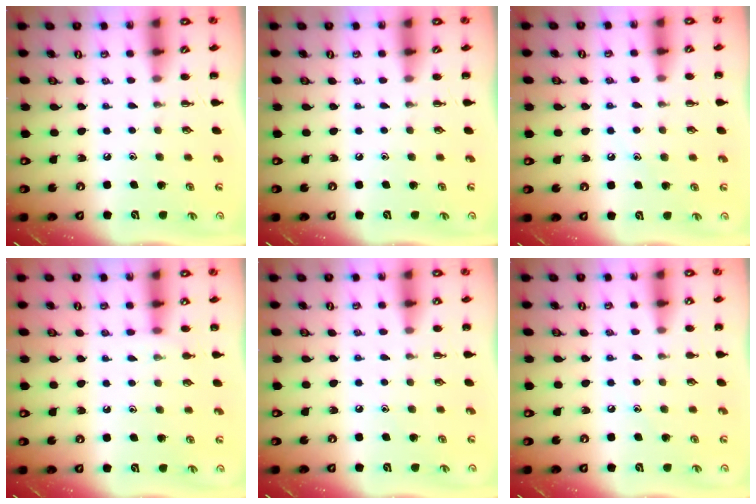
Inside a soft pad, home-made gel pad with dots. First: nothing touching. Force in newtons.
{"total": 0.0}
{"total": 8.0, "press": 7.8, "slide": 1.8}
{"total": 5.2, "press": 5.0, "slide": 1.5}
{"total": 7.0, "press": 6.6, "slide": 2.3}
{"total": 6.1, "press": 5.8, "slide": 1.8}